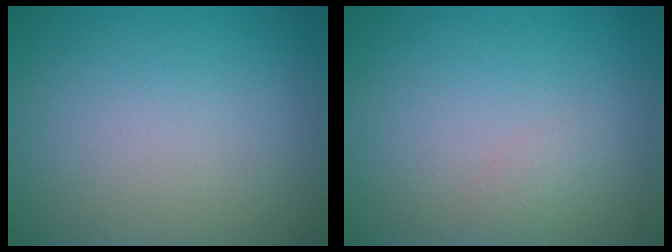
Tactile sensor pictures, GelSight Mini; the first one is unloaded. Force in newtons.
{"total": 1.0, "press": 1.0, "slide": 0.1}